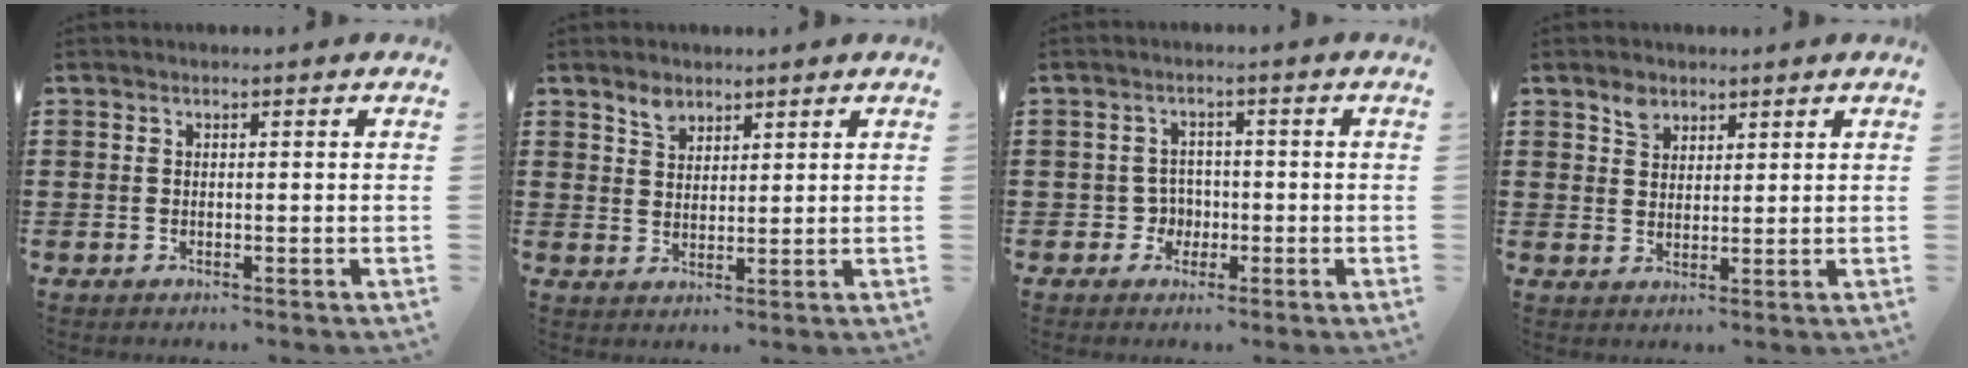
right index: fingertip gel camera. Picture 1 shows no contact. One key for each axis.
{"total": 2.9, "fx": 2.2, "fy": 1.6, "fz": 0.9, "tx": -0.018, "ty": -0.001, "tz": 0.041}
{"total": 3.2, "fx": -1.0, "fy": 2.8, "fz": 1.0, "tx": -0.030, "ty": 0.003, "tz": -0.022}
{"total": 3.1, "fx": 2.3, "fy": 2.0, "fz": 0.8, "tx": -0.016, "ty": 0.000, "tz": 0.042}